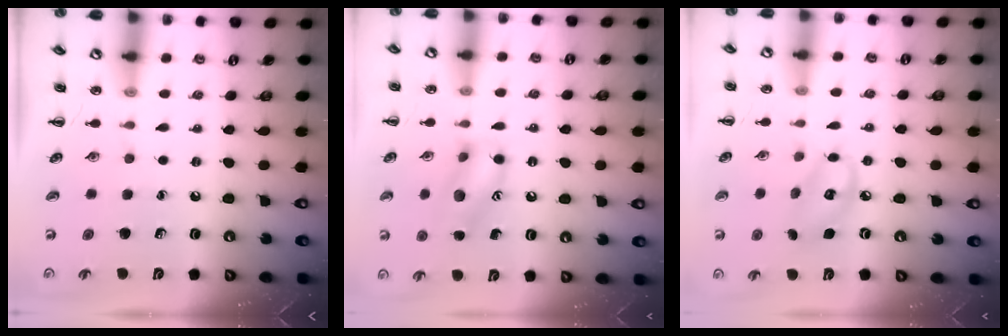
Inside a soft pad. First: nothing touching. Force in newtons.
{"total": 12.7, "press": 12.6, "slide": 1.4}
{"total": 7.9, "press": 7.8, "slide": 1.2}